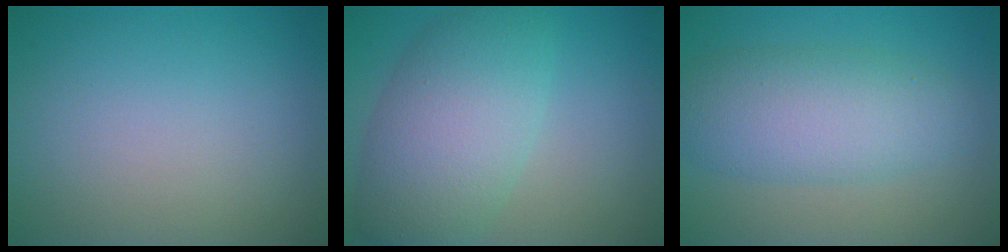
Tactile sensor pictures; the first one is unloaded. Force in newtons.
{"total": 7.5, "press": 7.5, "slide": 0.2}
{"total": 6.2, "press": 6.2, "slide": 0.0}